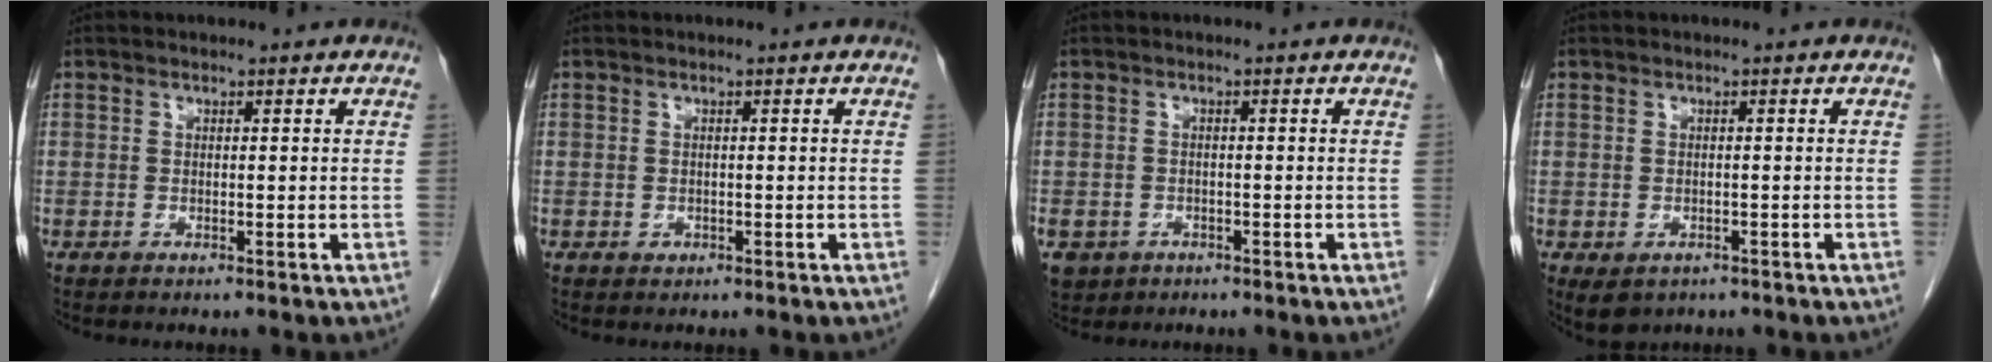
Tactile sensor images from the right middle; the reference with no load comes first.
{"total": 0.5, "force": [-0.1, 0.5, 0.1], "torque": [-0.003, 0.002, -0.001]}
{"total": 6.2, "force": [-2.9, 5.1, 1.9], "torque": [-0.051, -0.001, -0.042]}
{"total": 3.7, "force": [-2.0, 2.5, 1.7], "torque": [-0.027, -0.004, -0.021]}